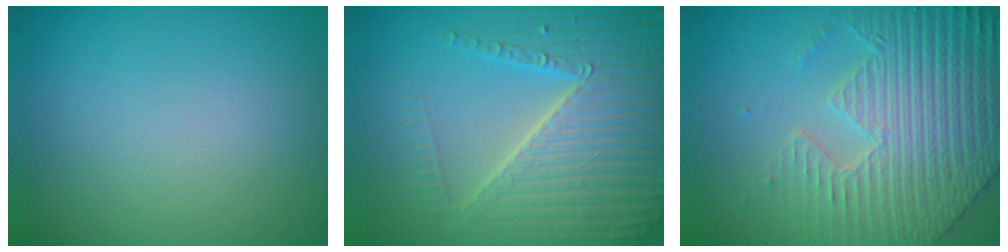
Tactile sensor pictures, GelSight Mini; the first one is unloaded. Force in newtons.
{"total": 7.0, "press": 6.8, "slide": 1.5}
{"total": 7.3, "press": 6.0, "slide": 4.1}